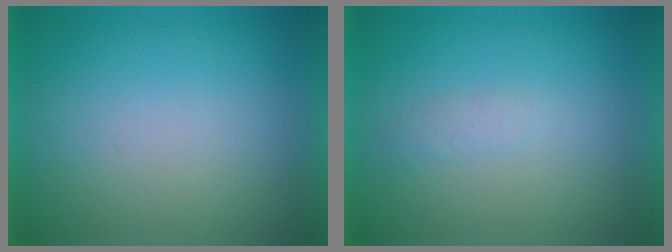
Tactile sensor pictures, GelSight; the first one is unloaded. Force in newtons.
{"total": 1.4}